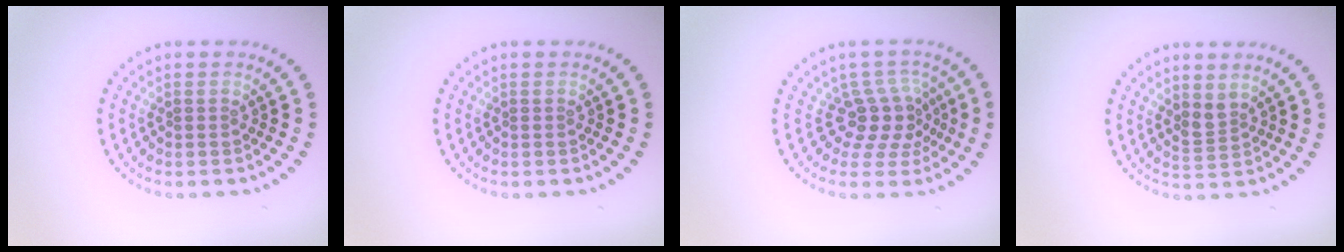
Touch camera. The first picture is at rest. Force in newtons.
{"total": 0.0}
{"total": 3.5, "press": 2.5, "slide": 2.5}
{"total": 1.7, "press": 1.2, "slide": 1.2}